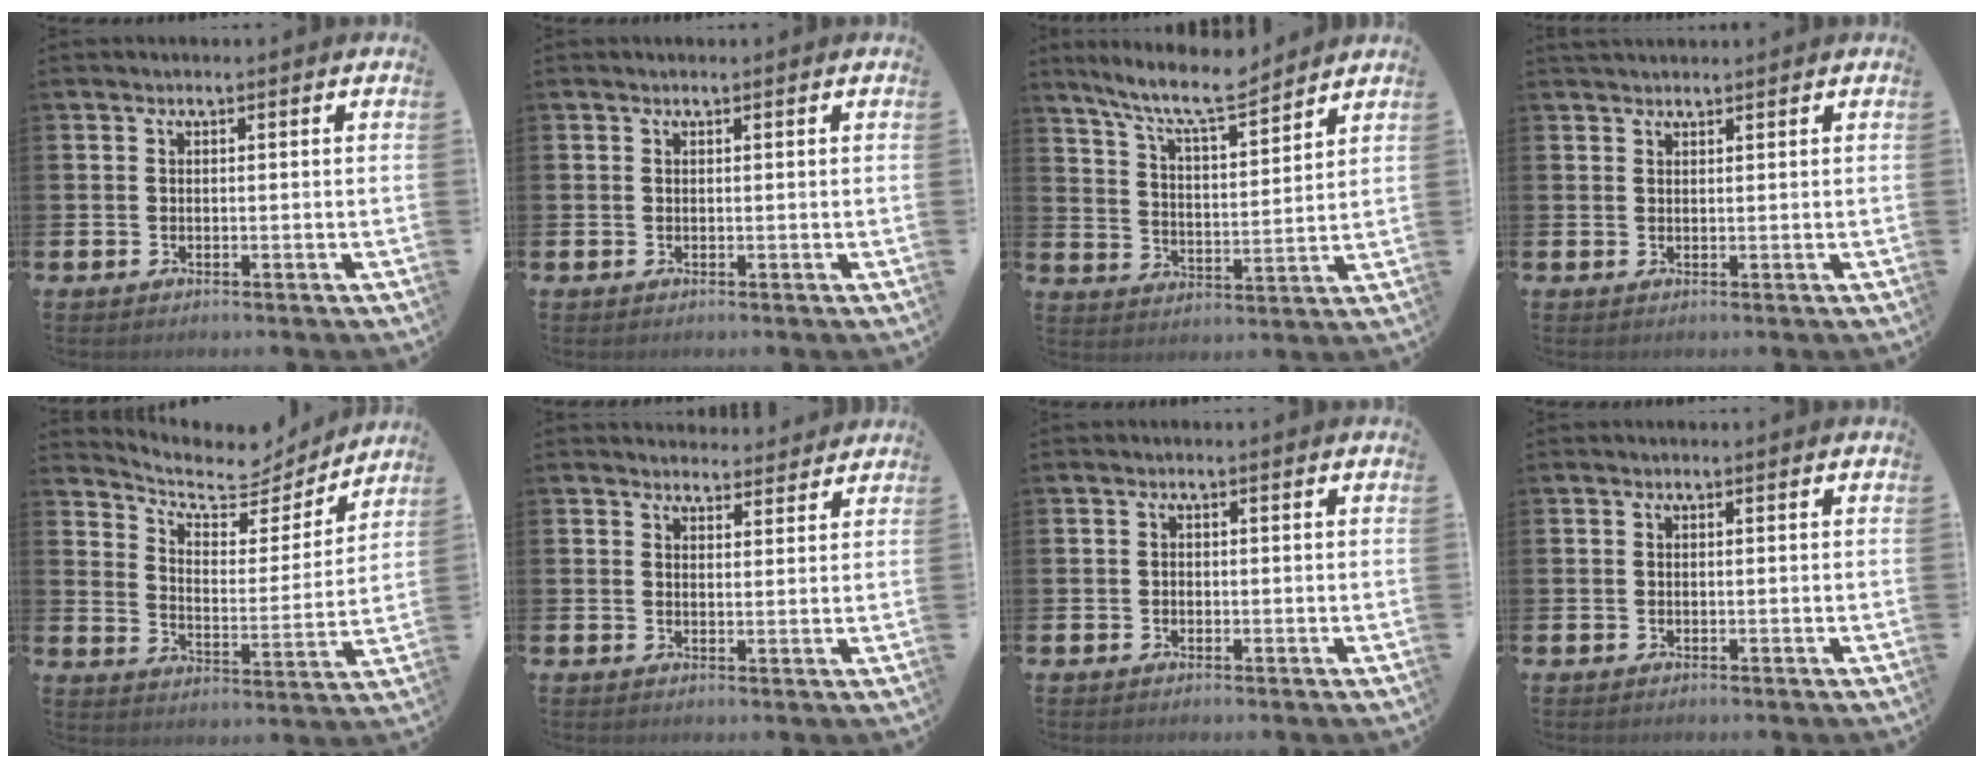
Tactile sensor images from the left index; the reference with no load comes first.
{"total": 0.0}
{"total": 9.4, "force": [8.4, 1.1, 4.1], "torque": [-0.100, -0.046, 0.149]}
{"total": 1.5, "force": [1.4, 0.3, 0.1], "torque": [0.005, -0.003, 0.025]}
{"total": 7.7, "force": [6.9, 2.6, 1.9], "torque": [-0.064, -0.059, 0.116]}
{"total": 3.4, "force": [3.3, 0.7, -0.2], "torque": [0.008, -0.021, 0.059]}
{"total": 0.5, "force": [-0.2, 0.4, 0.2], "torque": [-0.009, 0.006, -0.004]}
{"total": 0.0}